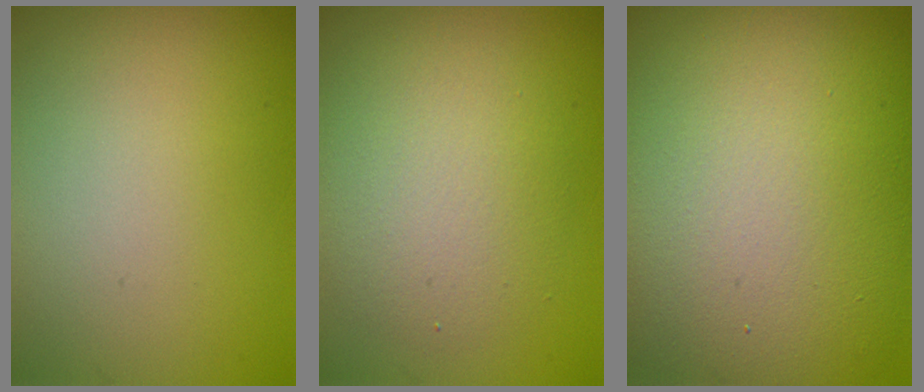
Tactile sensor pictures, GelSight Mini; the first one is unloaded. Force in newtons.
{"total": 4.5, "press": 4.5, "slide": 0.4}
{"total": 17.3, "press": 17.3, "slide": 1.2}